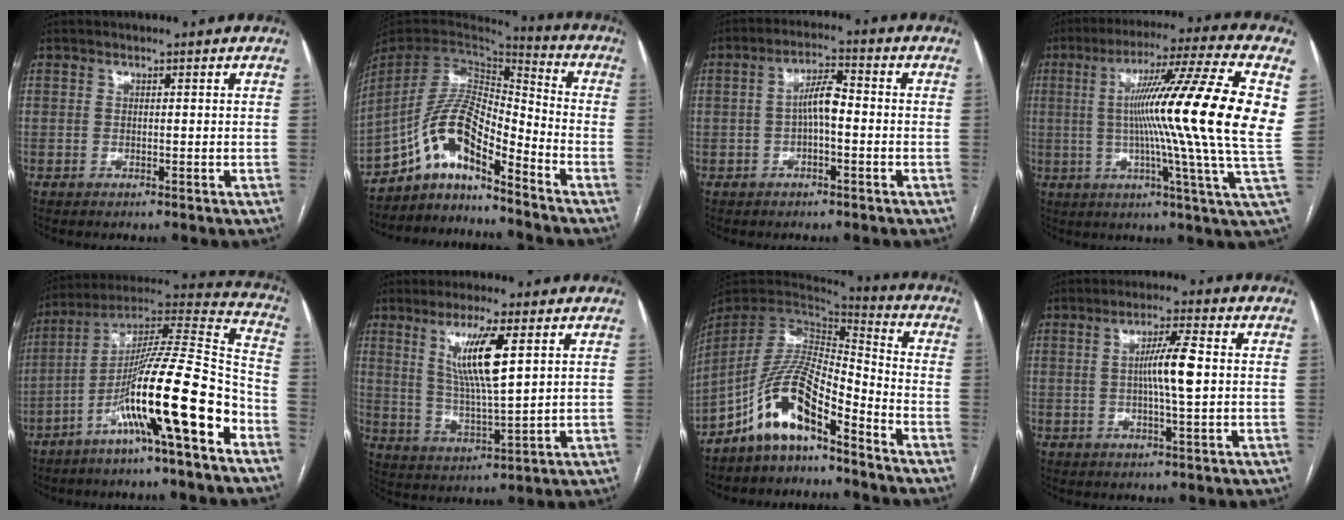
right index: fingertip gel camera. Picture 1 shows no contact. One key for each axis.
{"total": 12.0, "fx": -8.7, "fy": 2.5, "fz": 7.9, "tx": -0.153, "ty": 0.028, "tz": -0.158}
{"total": 4.9, "fx": -0.6, "fy": 1.4, "fz": 4.6, "tx": -0.084, "ty": 0.018, "tz": -0.013}
{"total": 22.8, "fx": 2.8, "fy": -2.0, "fz": 22.6, "tx": -0.313, "ty": 0.004, "tz": 0.023}
{"total": 18.9, "fx": -8.7, "fy": 0.4, "fz": 16.8, "tx": -0.291, "ty": 0.003, "tz": -0.153}
{"total": 9.8, "fx": 3.8, "fy": 0.7, "fz": 9.1, "tx": -0.171, "ty": -0.009, "tz": 0.073}
{"total": 11.0, "fx": -7.7, "fy": 2.4, "fz": 7.6, "tx": -0.154, "ty": 0.022, "tz": -0.141}
{"total": 6.6, "fx": 0.4, "fy": 0.2, "fz": 6.6, "tx": -0.117, "ty": 0.004, "tz": 0.004}